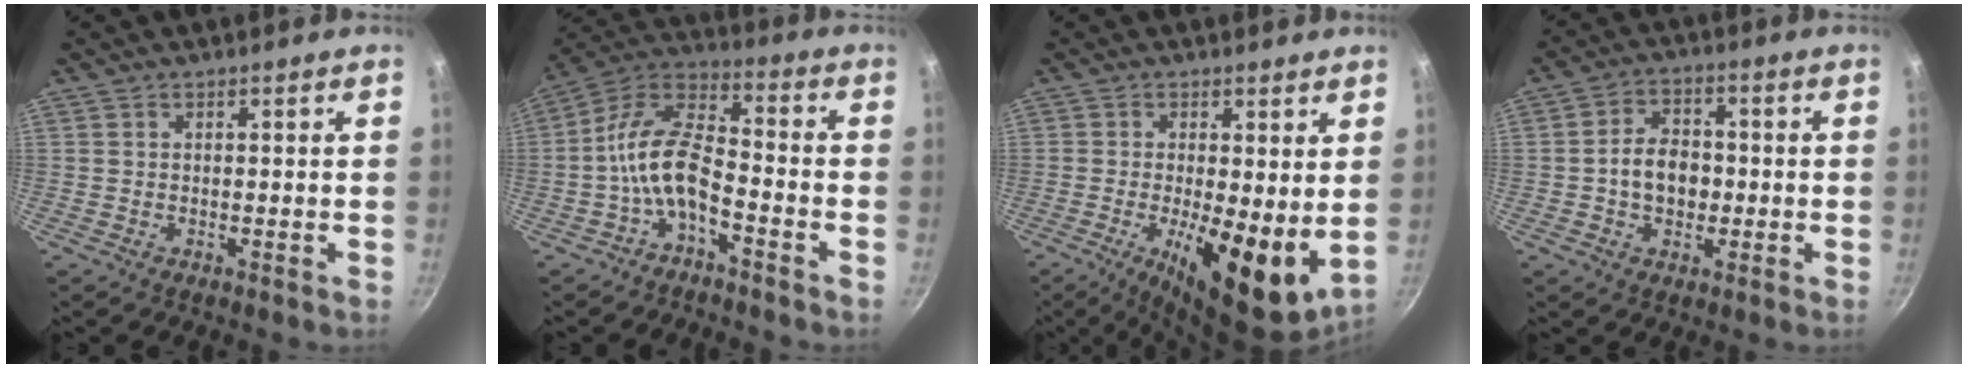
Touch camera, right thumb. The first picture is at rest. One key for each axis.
{"total": 11.0, "fx": -4.4, "fy": 5.3, "fz": 8.6, "tx": -0.166, "ty": 0.055, "tz": -0.098}
{"total": 13.7, "fx": -1.2, "fy": 4.8, "fz": 12.7, "tx": -0.173, "ty": -0.022, "tz": -0.012}
{"total": 7.8, "fx": -0.9, "fy": 5.6, "fz": 5.3, "tx": -0.067, "ty": 0.017, "tz": -0.022}